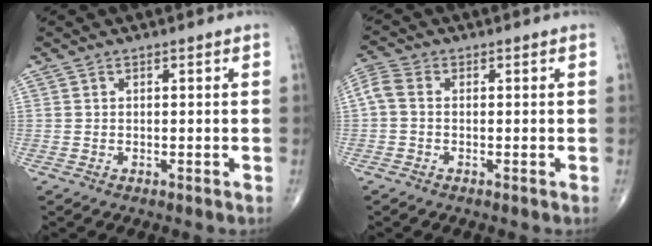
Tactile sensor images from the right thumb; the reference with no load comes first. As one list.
[{"total": 3.9, "force": [-0.1, 2.6, 2.9], "torque": [-0.072, 0.013, -0.013]}]